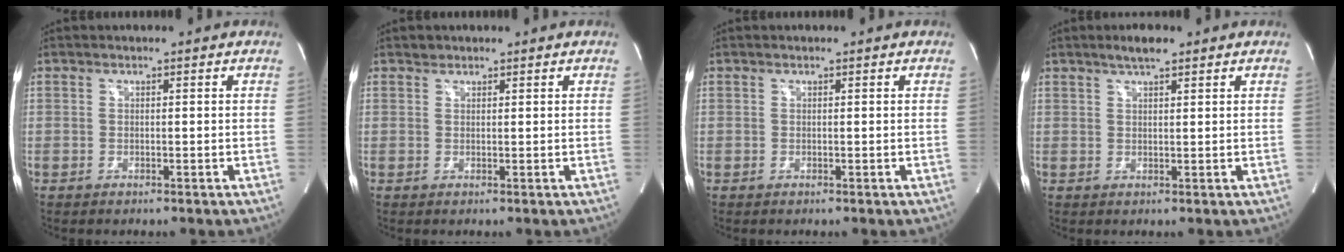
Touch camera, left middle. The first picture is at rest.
{"total": 0.9, "force": [0.8, 0.5, 0.0], "torque": [0.004, 0.002, 0.009]}
{"total": 0.0}
{"total": 3.2, "force": [2.4, 0.6, 2.1], "torque": [-0.043, 0.008, 0.041]}